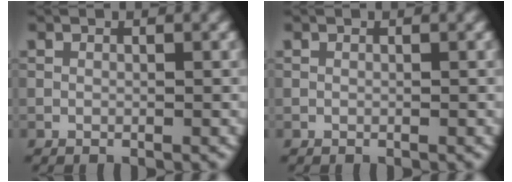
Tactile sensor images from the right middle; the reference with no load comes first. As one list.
[{"total": 0.0}]